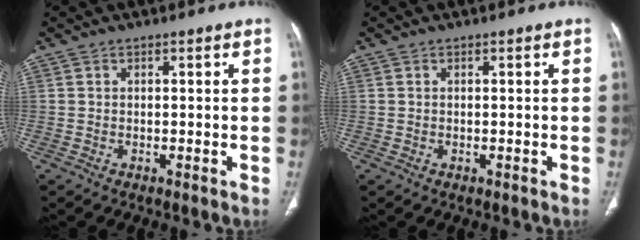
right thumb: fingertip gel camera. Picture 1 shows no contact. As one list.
[{"total": 0.0}]